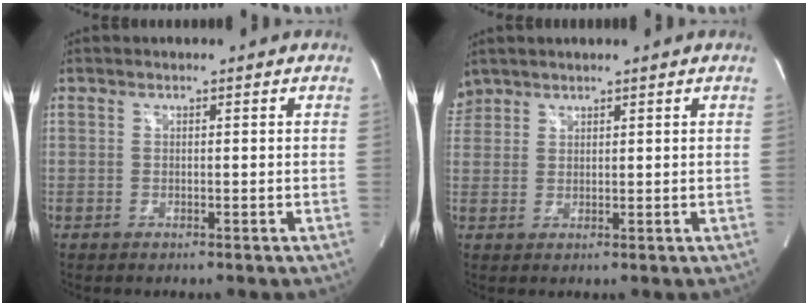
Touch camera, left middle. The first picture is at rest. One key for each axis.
{"total": 3.0, "fx": 2.6, "fy": 1.5, "fz": -0.1, "tx": 0.000, "ty": 0.015, "tz": 0.055}